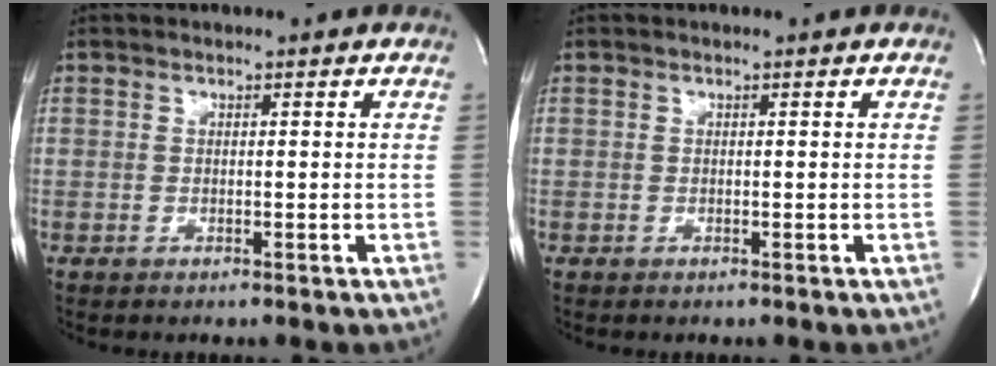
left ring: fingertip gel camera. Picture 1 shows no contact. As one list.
[{"total": 0.0}]